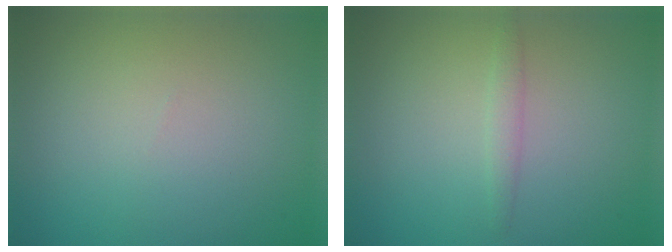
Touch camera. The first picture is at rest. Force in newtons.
{"total": 1.1, "press": 1.1, "slide": 0.0}